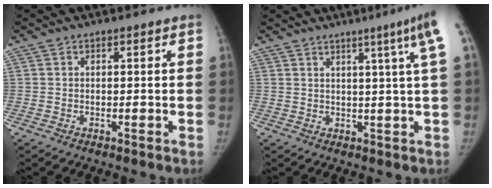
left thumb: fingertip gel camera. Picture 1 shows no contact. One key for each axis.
{"total": 8.0, "fx": 3.8, "fy": -1.4, "fz": 6.9, "tx": -0.087, "ty": -0.007, "tz": 0.044}